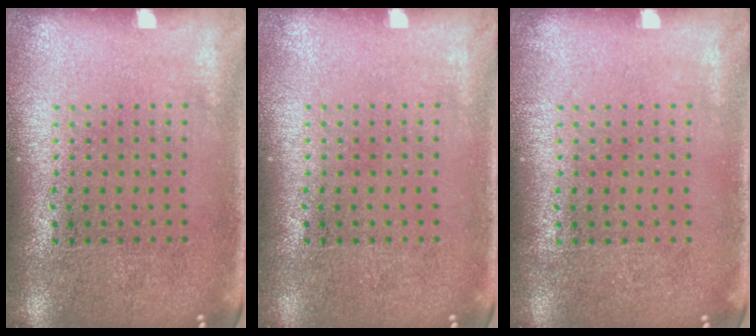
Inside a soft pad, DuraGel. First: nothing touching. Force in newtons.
{"total": 0.0}
{"total": 0.0}